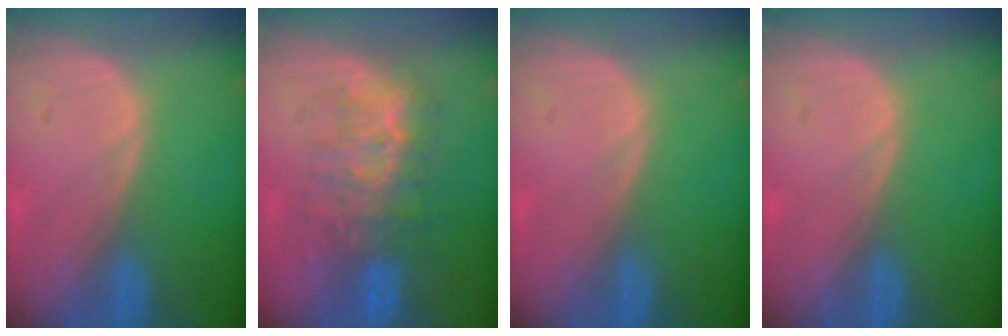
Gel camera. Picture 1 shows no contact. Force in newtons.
{"total": 8.7, "press": 8.1, "slide": 3.1}
{"total": 0.0}
{"total": 0.0}